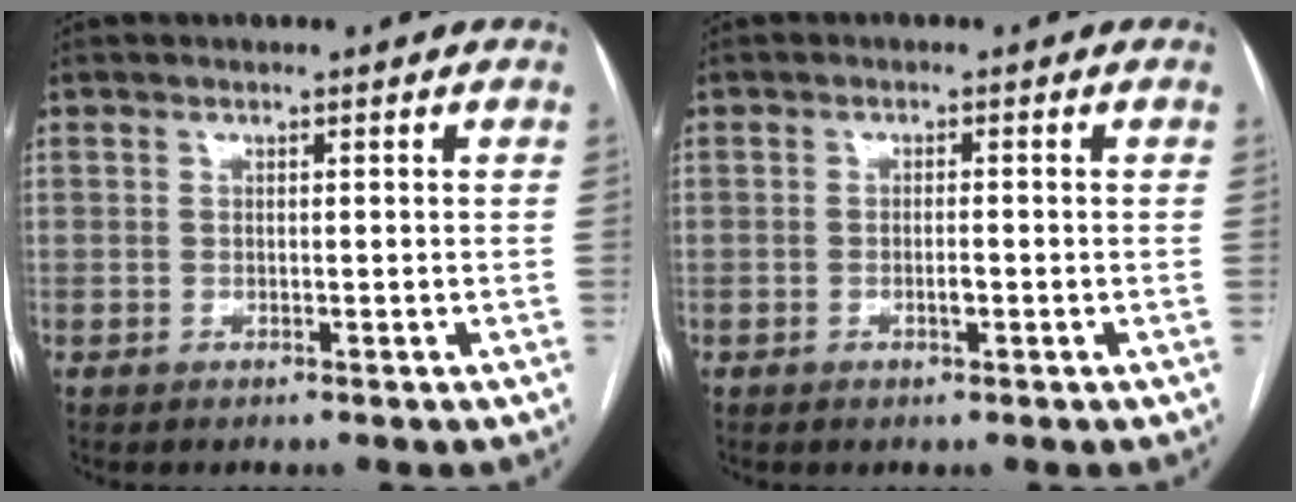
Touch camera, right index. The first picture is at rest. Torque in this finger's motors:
{"motor_torque": [-0.20, 0.09, 0.00, 0.00]}